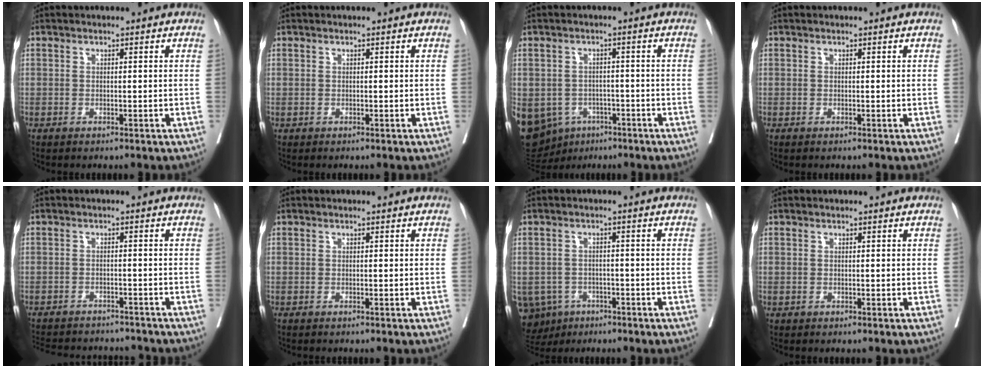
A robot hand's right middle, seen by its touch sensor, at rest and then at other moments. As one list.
[{"total": 0.0}, {"total": 19.1, "force": [-8.3, 15.3, 7.9], "torque": [-0.246, -0.003, -0.109]}, {"total": 0.0}, {"total": 14.2, "force": [-13.0, 4.0, 4.0], "torque": [-0.092, 0.002, -0.168]}, {"total": 0.5, "force": [-0.5, 0.1, 0.1], "torque": [-0.005, -0.002, -0.010]}, {"total": 8.9, "force": [-4.9, 7.1, 2.0], "torque": [-0.057, -0.002, -0.066]}, {"total": 0.0}]